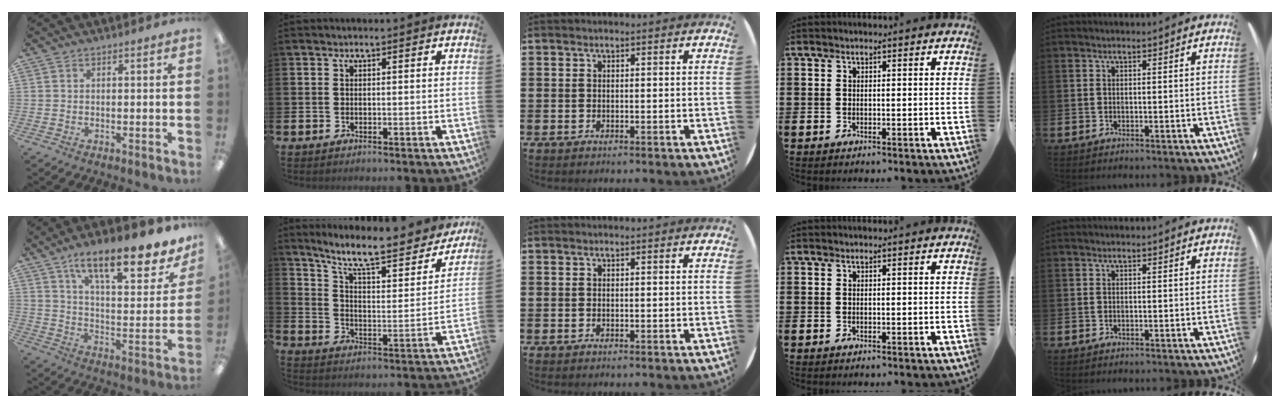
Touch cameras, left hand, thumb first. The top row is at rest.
{"thumb": {"total": 18.7, "force": [13.3, 5.8, 11.8], "torque": [-0.177, -0.088, 0.218]}, "index": {"total": 10.2, "force": [8.9, 2.0, 4.5], "torque": [-0.109, -0.065, 0.145]}}